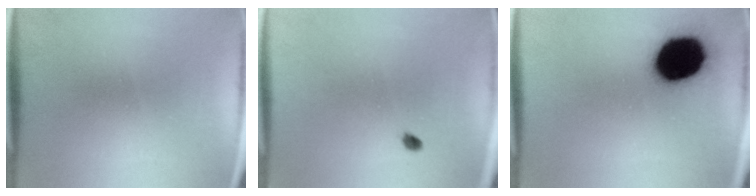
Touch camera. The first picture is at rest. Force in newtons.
{"total": 1.6}
{"total": 18.9}